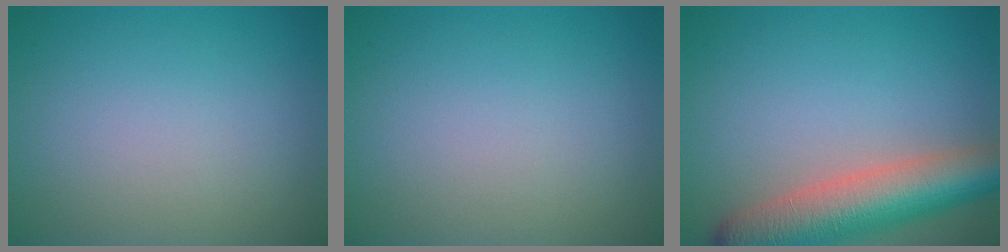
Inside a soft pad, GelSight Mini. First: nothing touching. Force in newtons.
{"total": 0.0}
{"total": 8.4, "press": 8.4, "slide": 0.6}